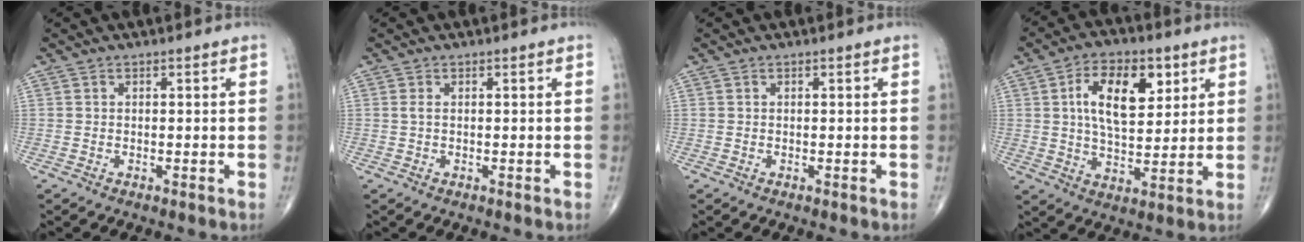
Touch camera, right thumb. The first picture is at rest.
{"total": 0.8, "force": [0.1, 0.3, 0.7], "torque": [-0.018, 0.001, 0.001]}
{"total": 0.0}
{"total": 13.0, "force": [4.2, 6.9, 10.2], "torque": [-0.143, -0.015, 0.071]}